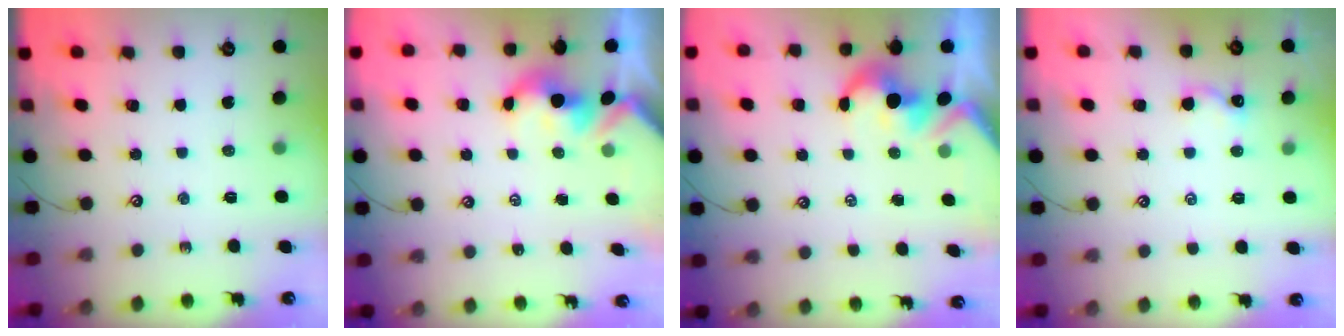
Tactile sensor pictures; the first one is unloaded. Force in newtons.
{"total": 2.4, "press": 2.4, "slide": 0.3}
{"total": 1.7, "press": 1.4, "slide": 0.9}
{"total": 2.1, "press": 2.1, "slide": 0.3}